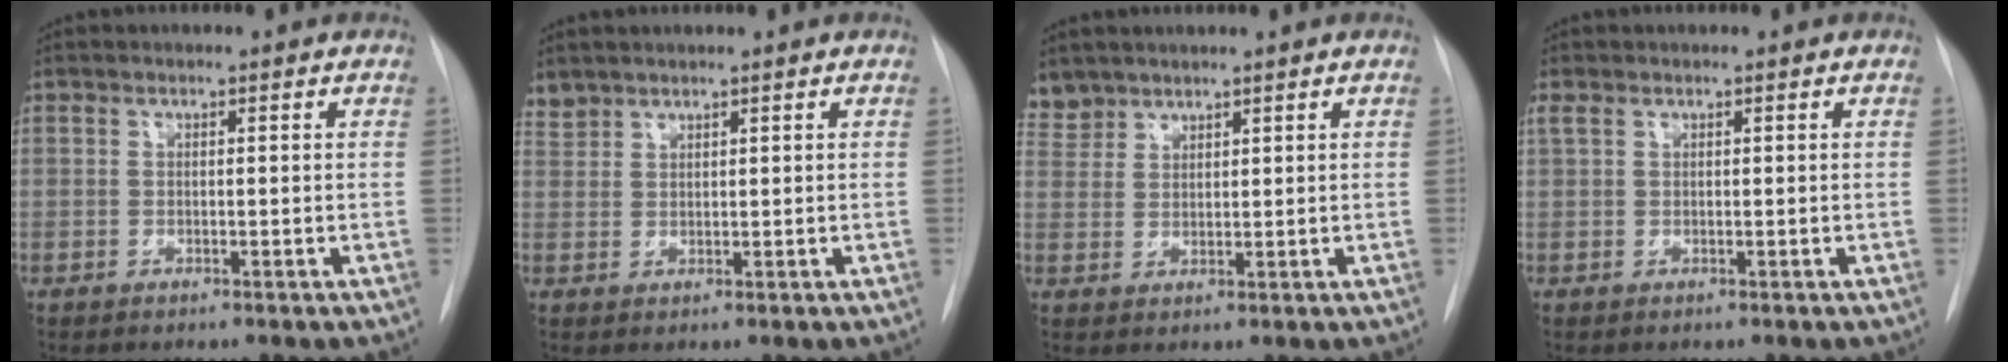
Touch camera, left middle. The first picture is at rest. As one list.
[{"total": 2.1, "force": [2.0, 0.6, -0.2], "torque": [0.005, 0.011, 0.043]}, {"total": 3.7, "force": [3.4, 1.6, -0.2], "torque": [0.010, 0.011, 0.070]}, {"total": 1.1, "force": [0.7, 0.6, 0.5], "torque": [-0.021, 0.019, 0.018]}]